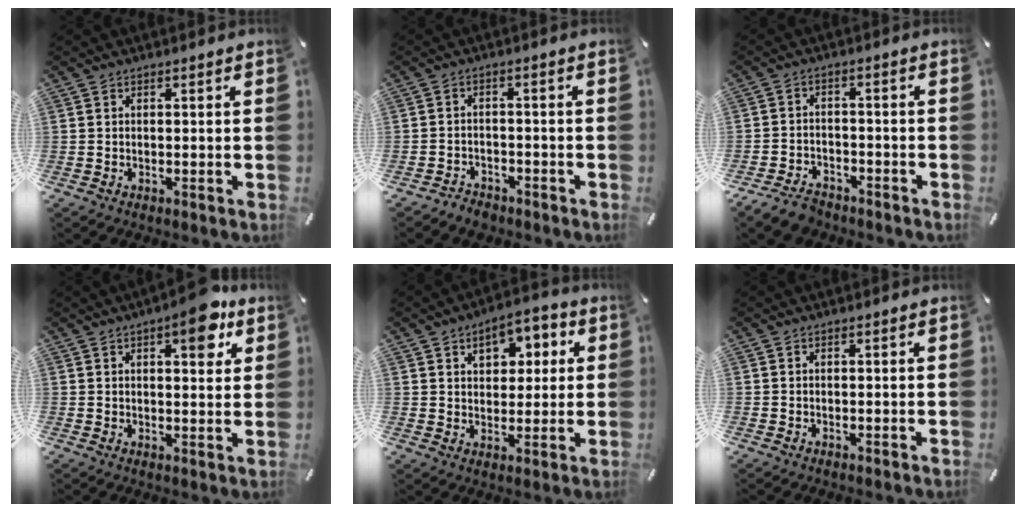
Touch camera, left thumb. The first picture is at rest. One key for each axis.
{"total": 3.2, "fx": -2.6, "fy": 1.8, "fz": 0.5, "tx": -0.017, "ty": 0.013, "tz": -0.054}
{"total": 4.8, "fx": -3.9, "fy": 2.5, "fz": 1.4, "tx": -0.032, "ty": 0.021, "tz": -0.076}
{"total": 8.9, "fx": 4.8, "fy": 3.5, "fz": 6.6, "tx": -0.082, "ty": -0.023, "tz": 0.073}
{"total": 7.7, "fx": 3.3, "fy": 5.8, "fz": 3.9, "tx": -0.047, "ty": -0.008, "tz": 0.050}
{"total": 0.0}